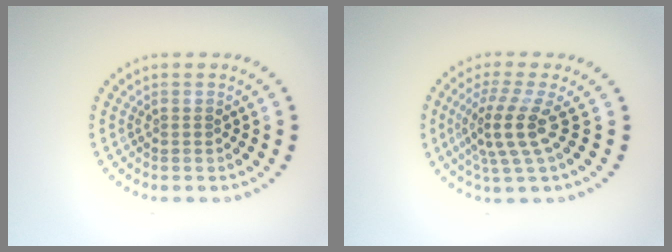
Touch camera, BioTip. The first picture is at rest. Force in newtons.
{"total": 3.7, "press": 2.7, "slide": 2.5}